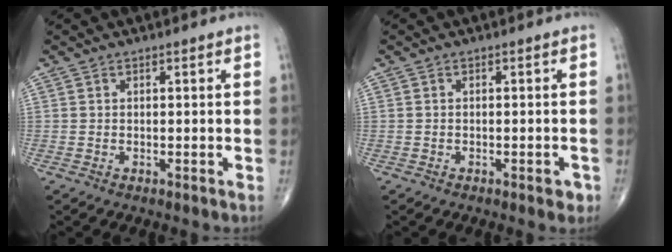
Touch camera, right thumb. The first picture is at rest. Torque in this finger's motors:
{"motor_torque": [0.46, 0.27, 0.00, -0.09, 0.03]}